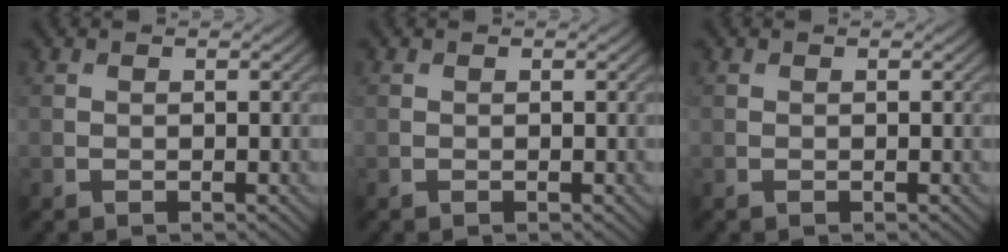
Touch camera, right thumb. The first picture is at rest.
{"total": 0.0}
{"total": 0.0}